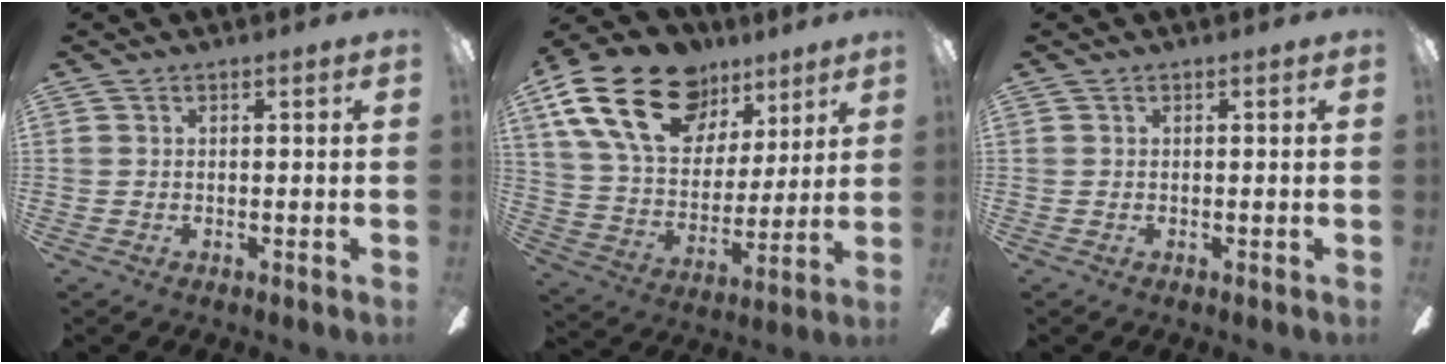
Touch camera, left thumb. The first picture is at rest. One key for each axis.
{"total": 23.3, "fx": 13.3, "fy": 14.3, "fz": 12.8, "tx": -0.236, "ty": -0.057, "tz": 0.242}
{"total": 0.0}